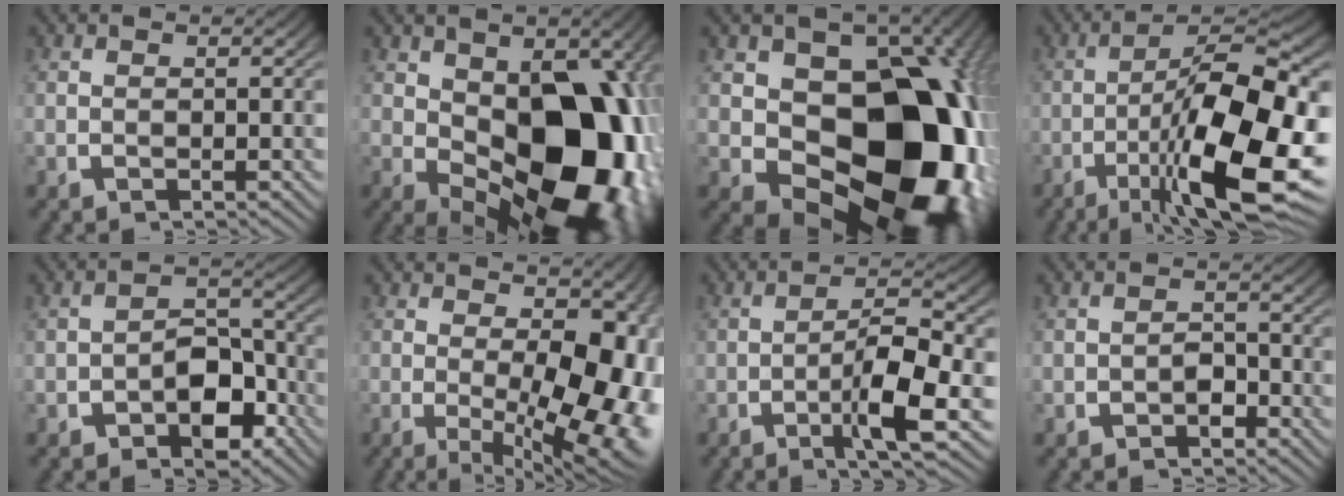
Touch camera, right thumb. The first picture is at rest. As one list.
[{"total": 19.5, "force": [-3.0, 11.7, 15.3], "torque": [-0.251, -0.071, -0.010]}, {"total": 26.2, "force": [-3.3, 17.0, 19.6], "torque": [-0.312, -0.085, -0.016]}, {"total": 15.9, "force": [-3.9, 7.4, 13.6], "torque": [-0.225, -0.046, -0.042]}, {"total": 5.2, "force": [-2.5, 3.2, 3.2], "torque": [-0.063, -0.017, -0.033]}, {"total": 12.1, "force": [-2.1, 6.2, 10.2], "torque": [-0.161, -0.045, -0.009]}, {"total": 6.4, "force": [-1.8, 1.9, 5.8], "torque": [-0.110, -0.009, -0.034]}, {"total": 2.0, "force": [-1.7, 0.9, 0.6], "torque": [-0.014, -0.007, -0.026]}]